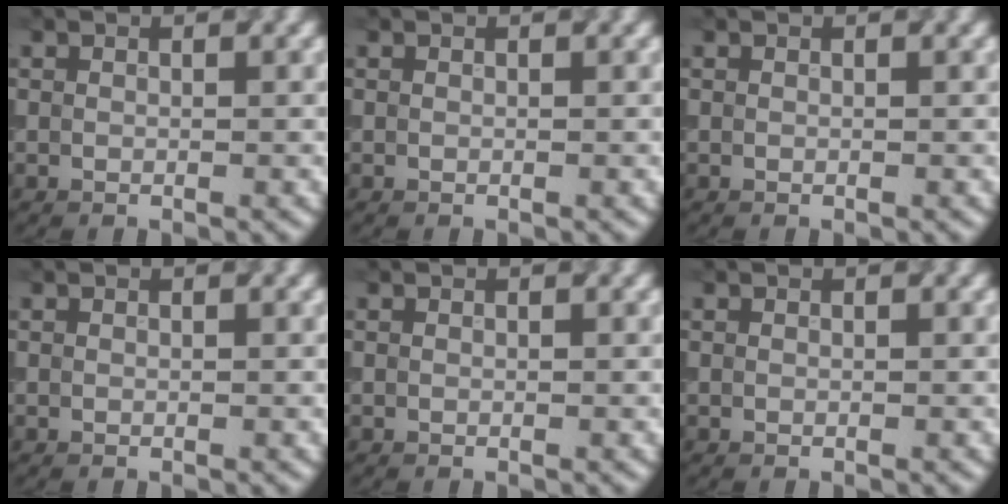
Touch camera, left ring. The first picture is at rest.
{"total": 0.0}
{"total": 0.0}
{"total": 0.0}
{"total": 0.0}
{"total": 0.0}